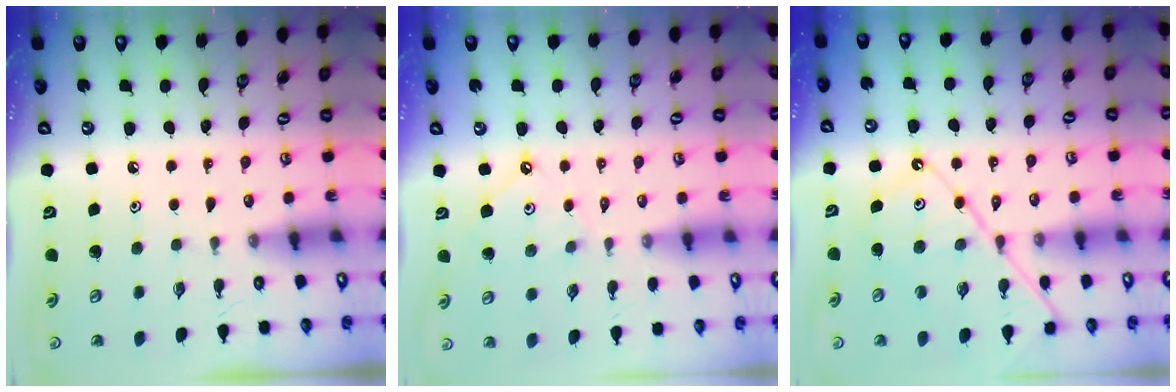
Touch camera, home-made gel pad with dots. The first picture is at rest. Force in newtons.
{"total": 4.5, "press": 4.5, "slide": 0.4}
{"total": 11.8, "press": 11.7, "slide": 1.2}